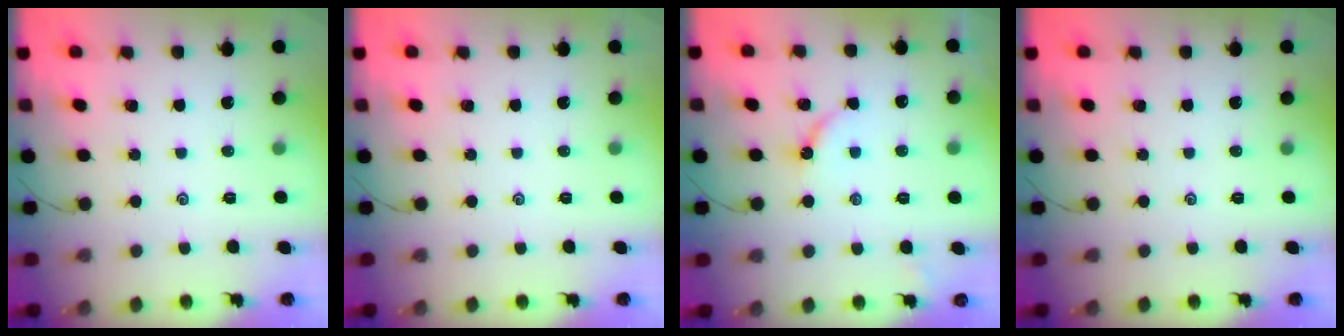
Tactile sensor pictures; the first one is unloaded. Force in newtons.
{"total": 0.0}
{"total": 5.1, "press": 5.0, "slide": 0.7}
{"total": 0.0}